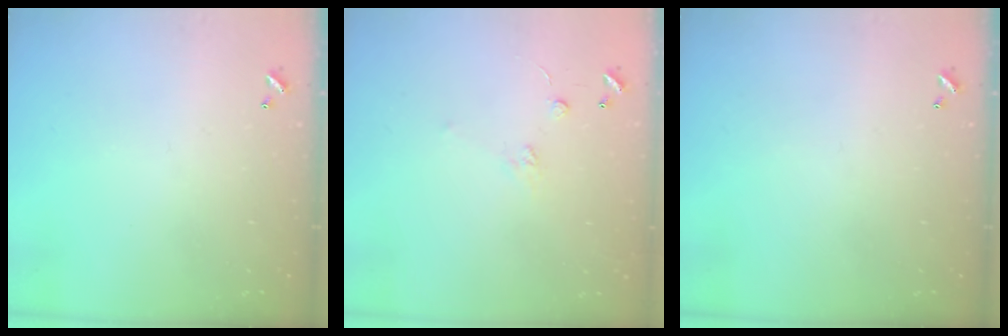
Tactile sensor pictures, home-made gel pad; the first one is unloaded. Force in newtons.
{"total": 2.5, "press": 2.3, "slide": 1.0}
{"total": 0.0}